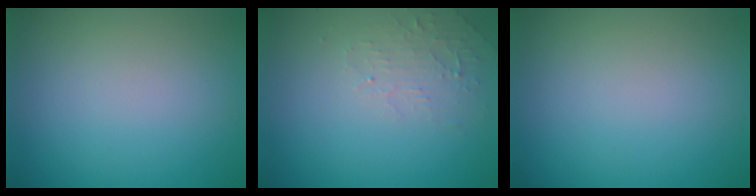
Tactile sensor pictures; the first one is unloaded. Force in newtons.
{"total": 2.0, "press": 1.9, "slide": 0.4}
{"total": 0.0}